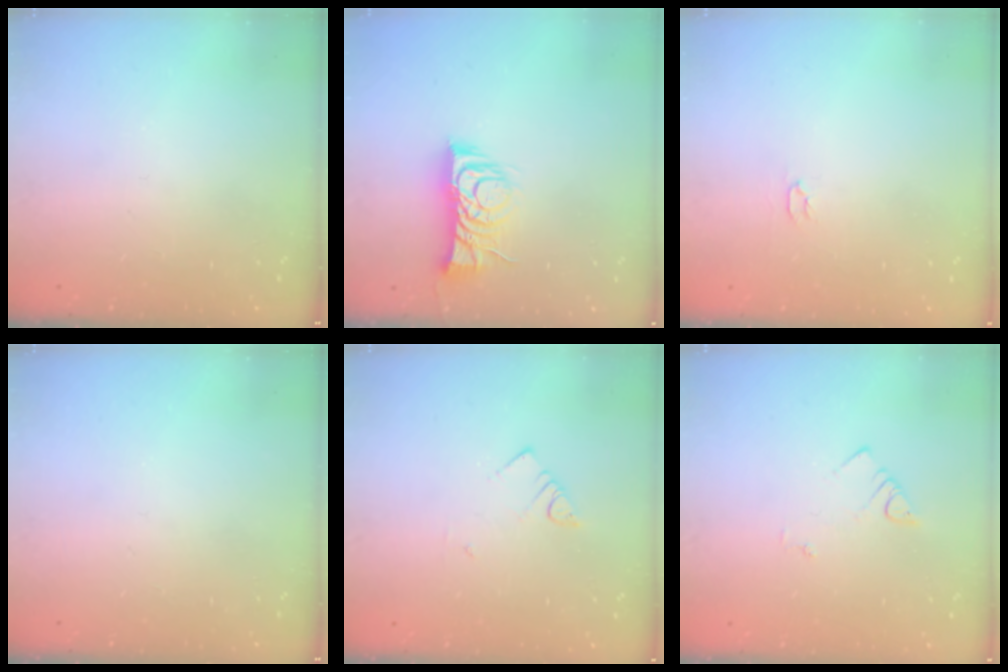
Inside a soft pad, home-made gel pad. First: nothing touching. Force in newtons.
{"total": 9.2, "press": 9.2, "slide": 0.3}
{"total": 2.0, "press": 2.0, "slide": 0.3}
{"total": 0.0}
{"total": 3.2, "press": 3.2, "slide": 0.3}
{"total": 2.1, "press": 2.1, "slide": 0.4}